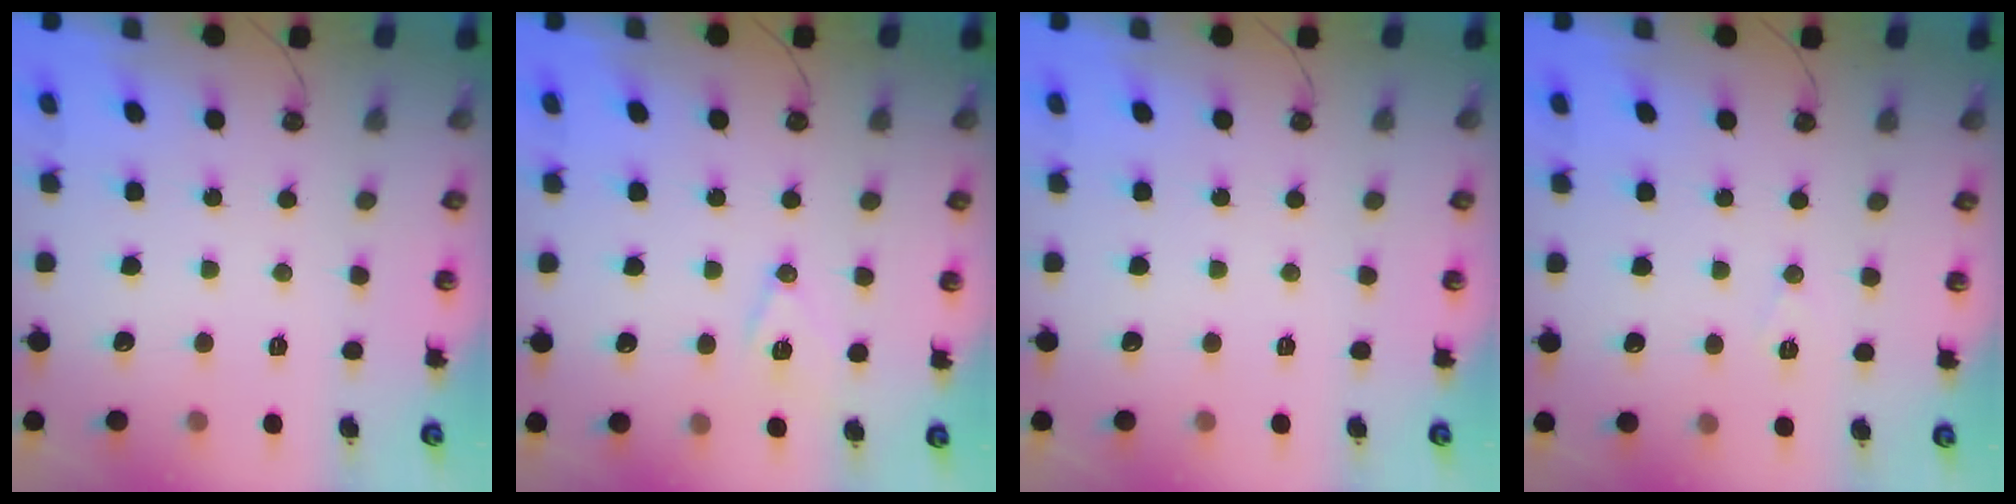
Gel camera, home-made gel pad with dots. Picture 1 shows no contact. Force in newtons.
{"total": 8.9, "press": 8.4, "slide": 3.0}
{"total": 0.0}
{"total": 6.4, "press": 4.5, "slide": 4.5}